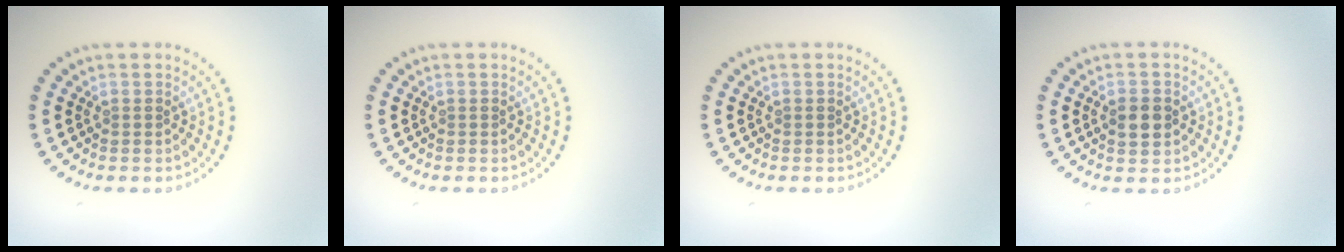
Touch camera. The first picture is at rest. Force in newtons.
{"total": 0.0}
{"total": 0.0}
{"total": 2.6, "press": 2.6, "slide": 0.0}